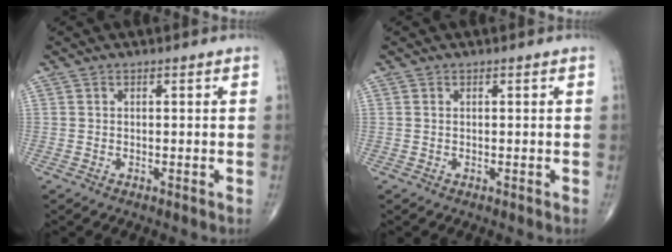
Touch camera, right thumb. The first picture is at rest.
{"total": 0.0}